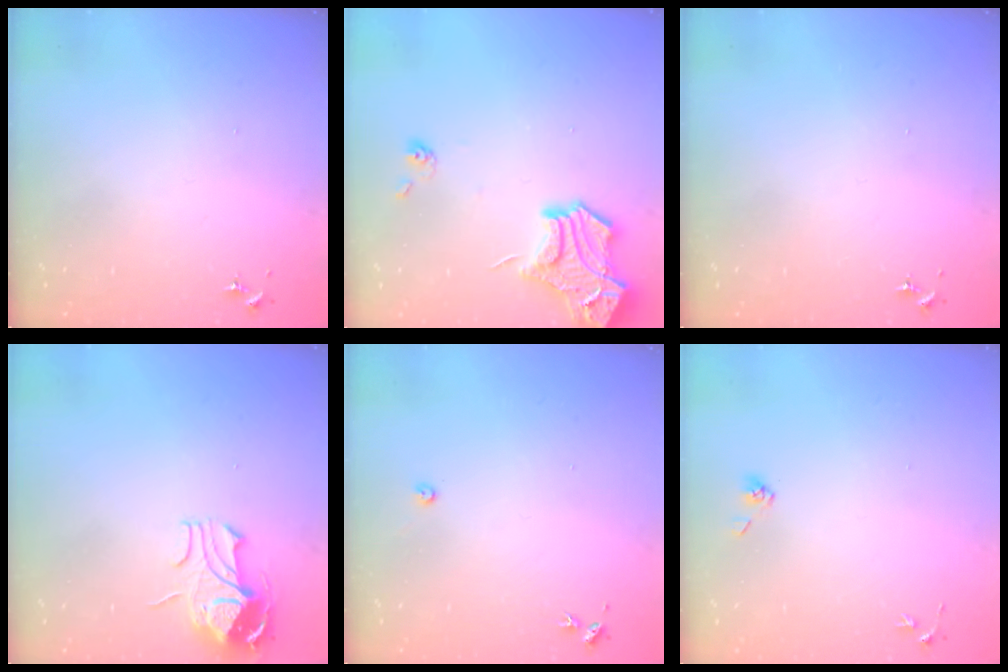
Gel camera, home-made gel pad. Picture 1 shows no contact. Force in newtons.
{"total": 15.5, "press": 15.4, "slide": 1.4}
{"total": 0.0}
{"total": 9.6, "press": 9.6, "slide": 1.1}
{"total": 2.4, "press": 2.4, "slide": 0.3}
{"total": 4.2, "press": 3.9, "slide": 1.6}